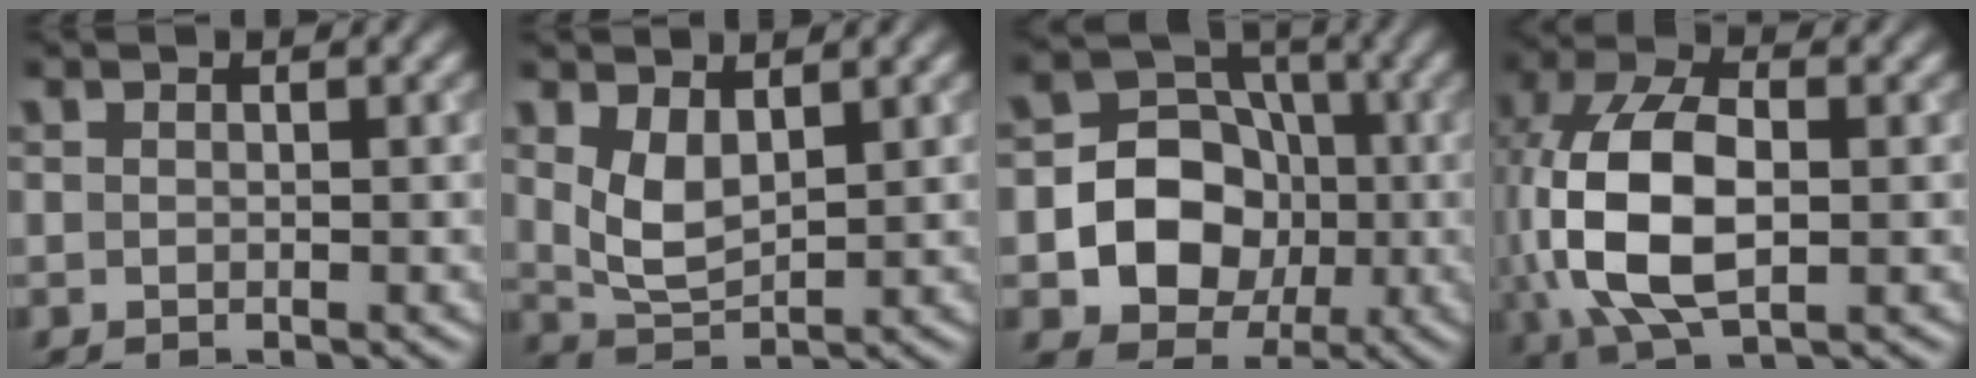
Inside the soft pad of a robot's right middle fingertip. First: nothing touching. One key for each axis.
{"total": 3.4, "fx": 1.3, "fy": 1.7, "fz": 2.6, "tx": -0.062, "ty": -0.005, "tz": 0.033}
{"total": 8.9, "fx": -1.5, "fy": 7.6, "fz": 4.3, "tx": -0.053, "ty": 0.003, "tz": -0.050}
{"total": 10.1, "fx": -0.4, "fy": 5.5, "fz": 8.4, "tx": -0.188, "ty": 0.002, "tz": -0.008}